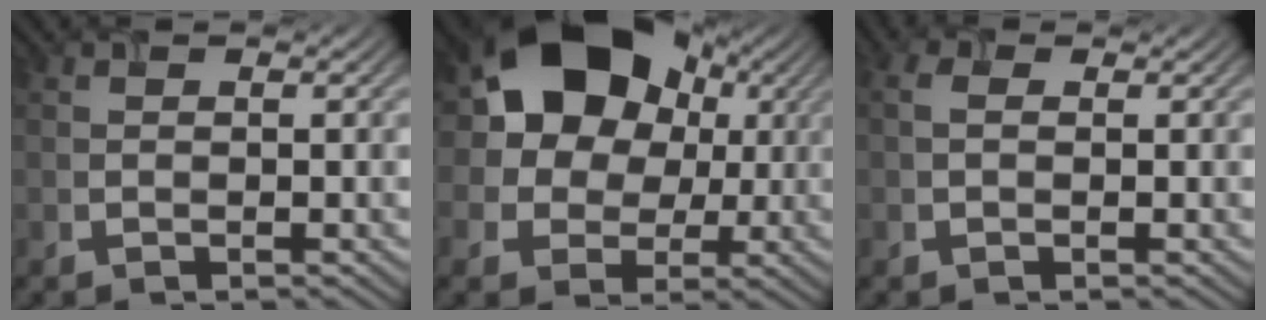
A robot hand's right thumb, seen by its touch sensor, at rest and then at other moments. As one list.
[{"total": 14.8, "force": [3.4, 12.0, 8.0], "torque": [-0.159, 0.041, 0.046]}, {"total": 0.8, "force": [0.0, 0.7, 0.4], "torque": [-0.011, 0.000, 0.001]}]